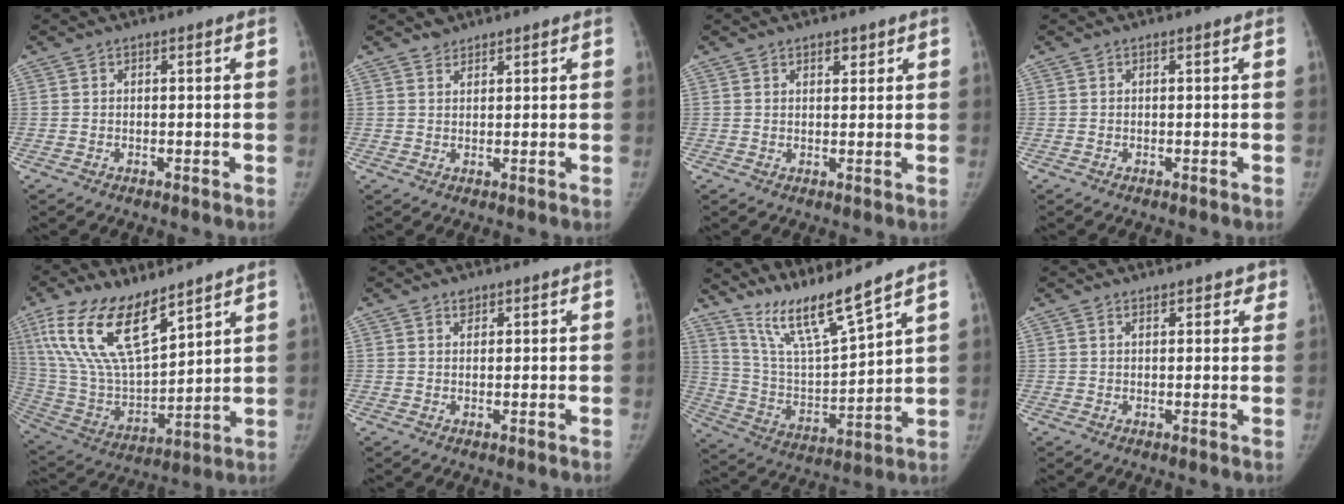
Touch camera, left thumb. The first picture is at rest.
{"total": 1.7, "force": [1.5, 0.9, 0.0], "torque": [0.013, -0.010, 0.021]}
{"total": 1.9, "force": [1.3, 1.1, 0.8], "torque": [0.004, -0.007, 0.016]}
{"total": 0.0}
{"total": 19.8, "force": [12.0, 8.0, 13.6], "torque": [-0.251, -0.053, 0.241]}
{"total": 1.1, "force": [0.8, 0.8, 0.2], "torque": [0.007, -0.006, 0.011]}
{"total": 13.2, "force": [11.3, 0.0, 7.0], "torque": [-0.123, -0.073, 0.223]}
{"total": 3.0, "force": [2.3, 1.5, 1.2], "torque": [0.019, -0.007, 0.023]}